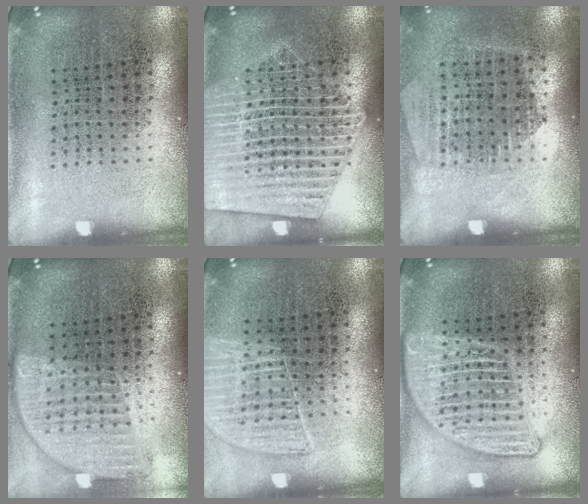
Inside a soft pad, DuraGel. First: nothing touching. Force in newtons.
{"total": 2.3, "press": 2.2, "slide": 0.2}
{"total": 1.3, "press": 1.2, "slide": 0.6}
{"total": 1.2, "press": 1.2, "slide": 0.5}
{"total": 1.3, "press": 1.2, "slide": 0.4}
{"total": 2.7, "press": 2.7, "slide": 0.2}